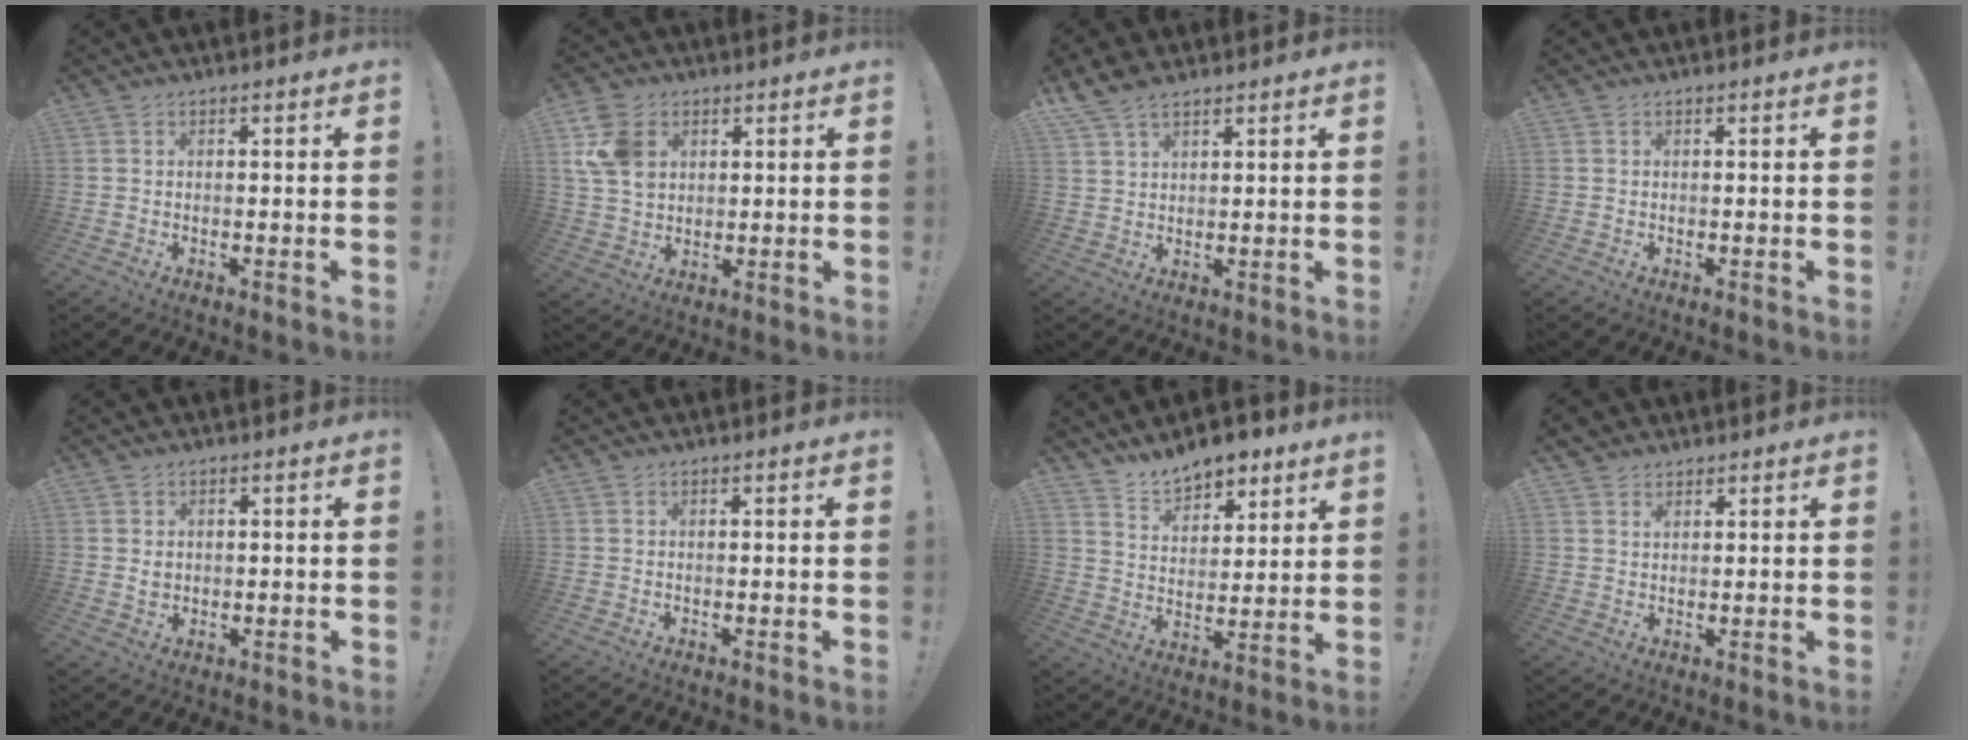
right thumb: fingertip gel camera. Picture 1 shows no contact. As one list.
[{"total": 8.6, "force": [3.1, 6.4, 4.9], "torque": [-0.091, 0.005, 0.064]}, {"total": 6.6, "force": [4.8, 3.0, 3.3], "torque": [-0.068, -0.015, 0.097]}, {"total": 0.0}, {"total": 1.8, "force": [0.7, 1.6, 0.6], "torque": [-0.004, 0.001, 0.012]}, {"total": 0.0}, {"total": 9.2, "force": [8.3, 3.2, 2.4], "torque": [-0.053, -0.057, 0.159]}, {"total": 2.1, "force": [1.8, 1.2, 0.3], "torque": [0.004, -0.014, 0.031]}]